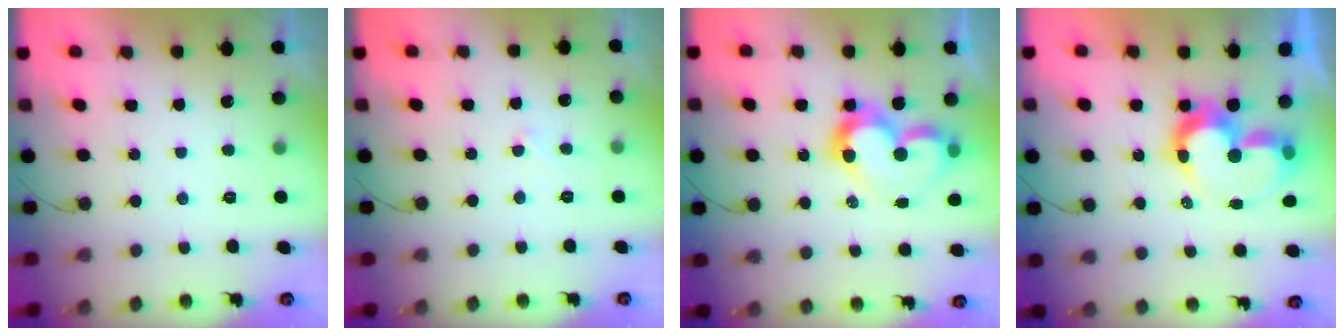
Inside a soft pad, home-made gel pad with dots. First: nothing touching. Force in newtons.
{"total": 3.1, "press": 3.1, "slide": 0.3}
{"total": 11.4, "press": 10.9, "slide": 3.2}
{"total": 11.2, "press": 10.6, "slide": 3.6}